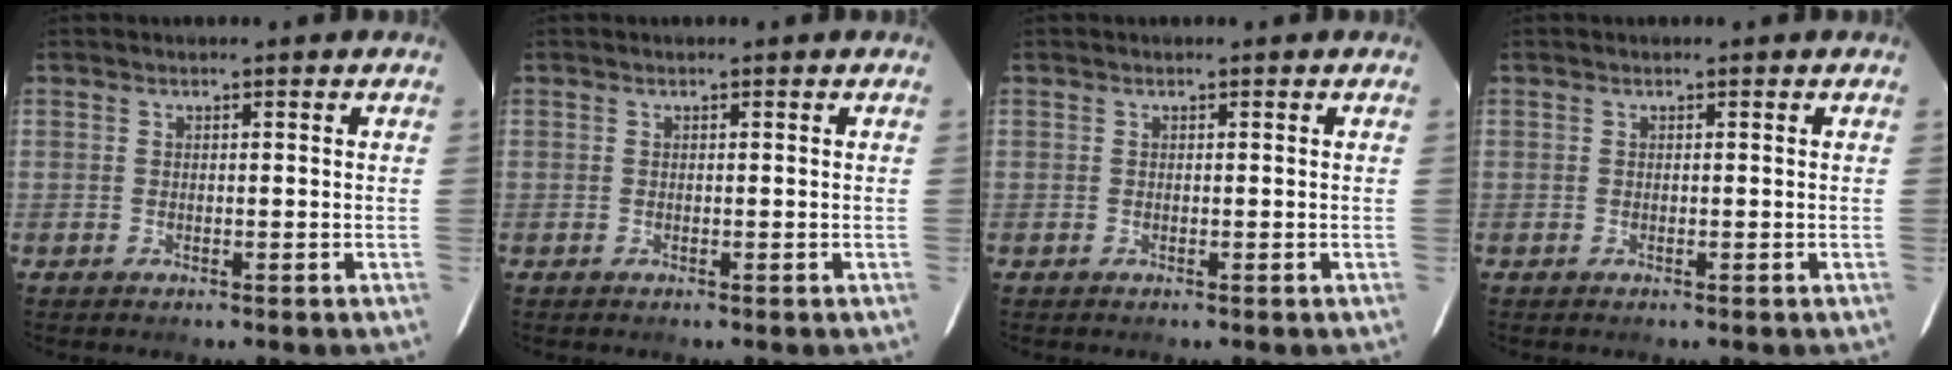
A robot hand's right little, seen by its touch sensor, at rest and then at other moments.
{"total": 0.0}
{"total": 0.0}
{"total": 0.0}